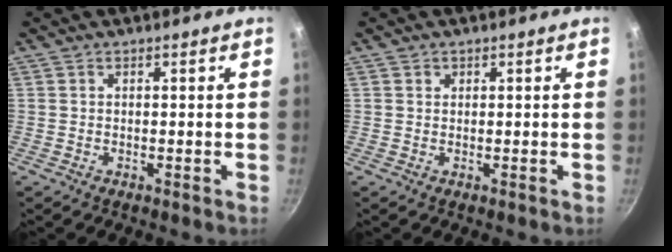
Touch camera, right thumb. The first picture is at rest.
{"total": 0.8, "force": [0.3, 0.7, 0.1], "torque": [0.002, 0.003, 0.003]}